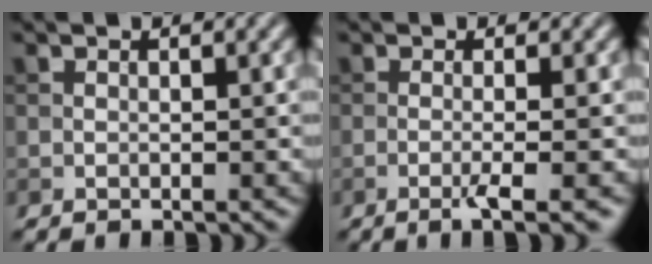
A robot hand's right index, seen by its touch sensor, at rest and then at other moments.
{"total": 3.0, "force": [-1.0, 0.6, 2.8], "torque": [-0.042, -0.002, -0.024]}